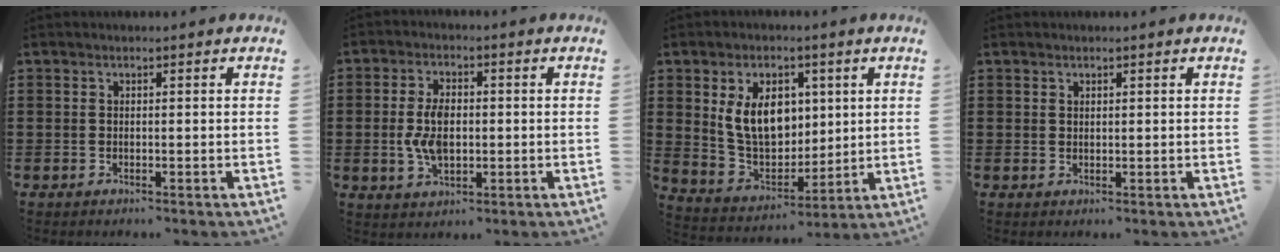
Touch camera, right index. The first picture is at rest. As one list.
[{"total": 6.2, "force": [-0.3, 3.4, 5.2], "torque": [-0.121, 0.000, -0.009]}, {"total": 10.1, "force": [2.8, 7.1, 6.7], "torque": [-0.149, 0.011, 0.049]}, {"total": 0.8, "force": [0.6, 0.5, 0.2], "torque": [-0.006, 0.002, 0.012]}]